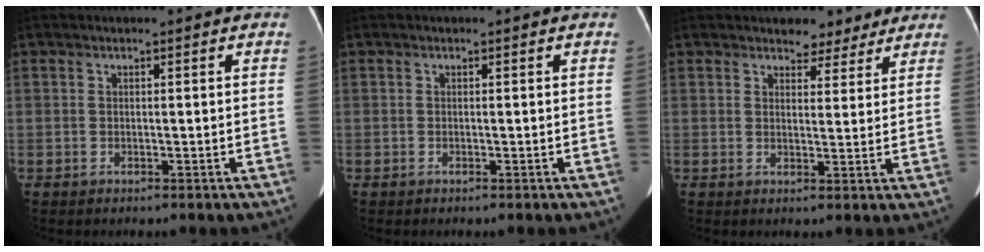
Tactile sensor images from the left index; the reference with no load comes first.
{"total": 0.0}
{"total": 4.4, "force": [3.7, 2.3, 0.8], "torque": [-0.003, 0.001, 0.046]}